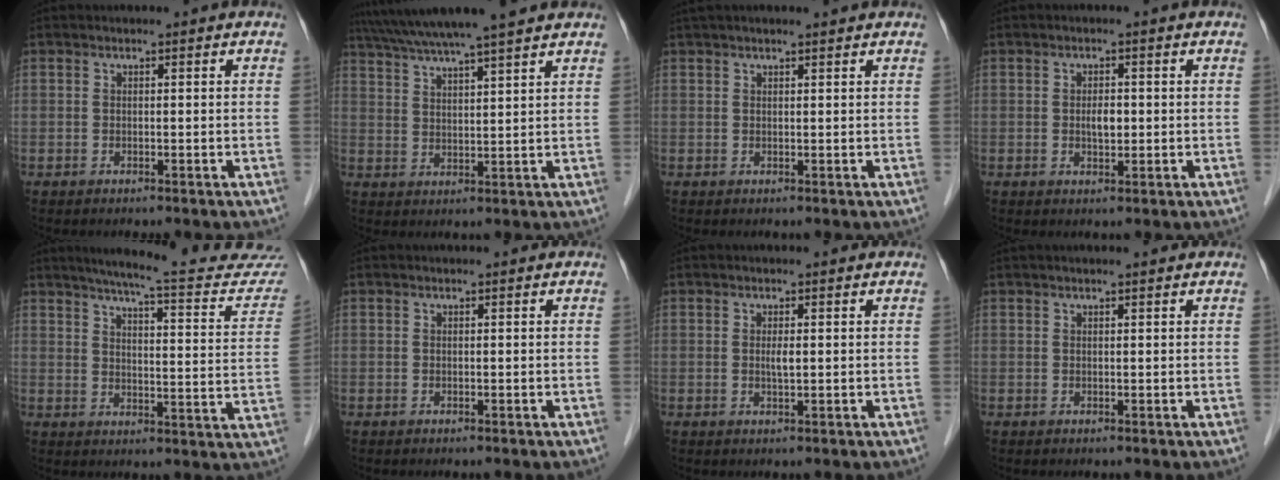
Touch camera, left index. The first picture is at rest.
{"total": 14.1, "force": [12.2, -0.1, 7.1], "torque": [-0.128, 0.036, 0.180]}
{"total": 5.4, "force": [4.7, 0.4, 2.7], "torque": [-0.041, 0.035, 0.069]}
{"total": 2.2, "force": [0.0, 1.0, 2.0], "torque": [-0.037, 0.001, 0.001]}
{"total": 21.1, "force": [19.3, 1.9, 8.2], "torque": [-0.100, -0.045, 0.230]}
{"total": 0.0}
{"total": 1.4, "force": [0.2, 0.2, 1.3], "torque": [-0.029, -0.001, 0.004]}
{"total": 1.9, "force": [1.6, 0.0, 1.1], "torque": [-0.012, 0.021, 0.025]}